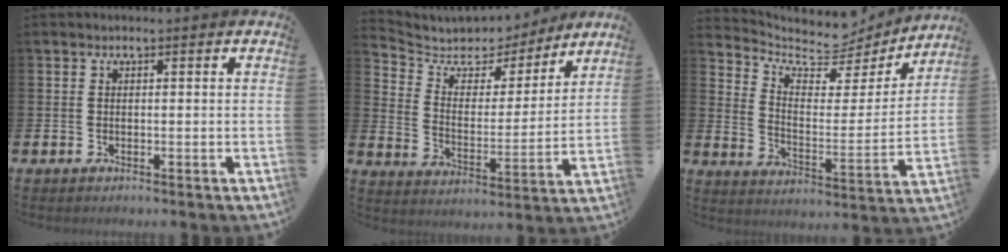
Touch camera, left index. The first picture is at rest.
{"total": 6.7, "force": [6.1, 2.7, 0.8], "torque": [-0.060, -0.045, 0.105]}
{"total": 7.4, "force": [6.8, 2.7, 1.4], "torque": [-0.059, -0.062, 0.113]}